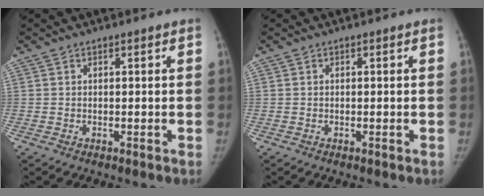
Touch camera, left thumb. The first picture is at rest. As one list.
[{"total": 0.0}]